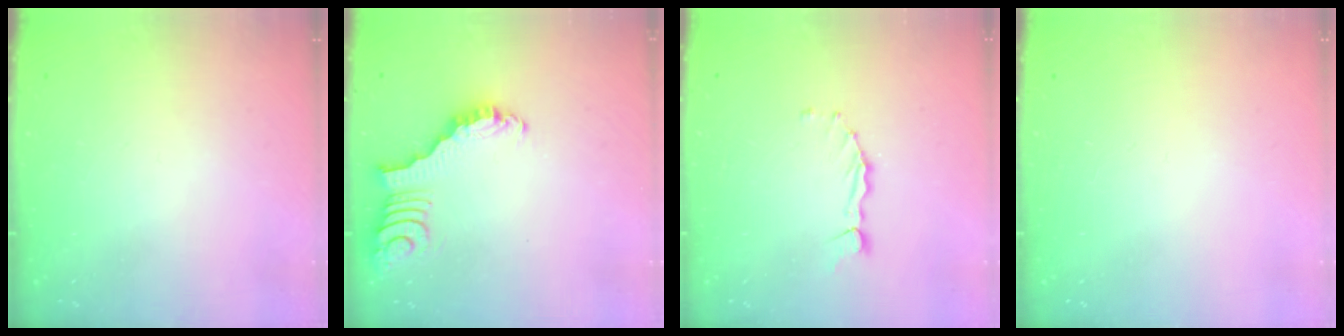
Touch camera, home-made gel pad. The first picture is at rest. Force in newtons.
{"total": 3.0, "press": 3.0, "slide": 0.4}
{"total": 1.6, "press": 1.5, "slide": 0.2}
{"total": 0.0}